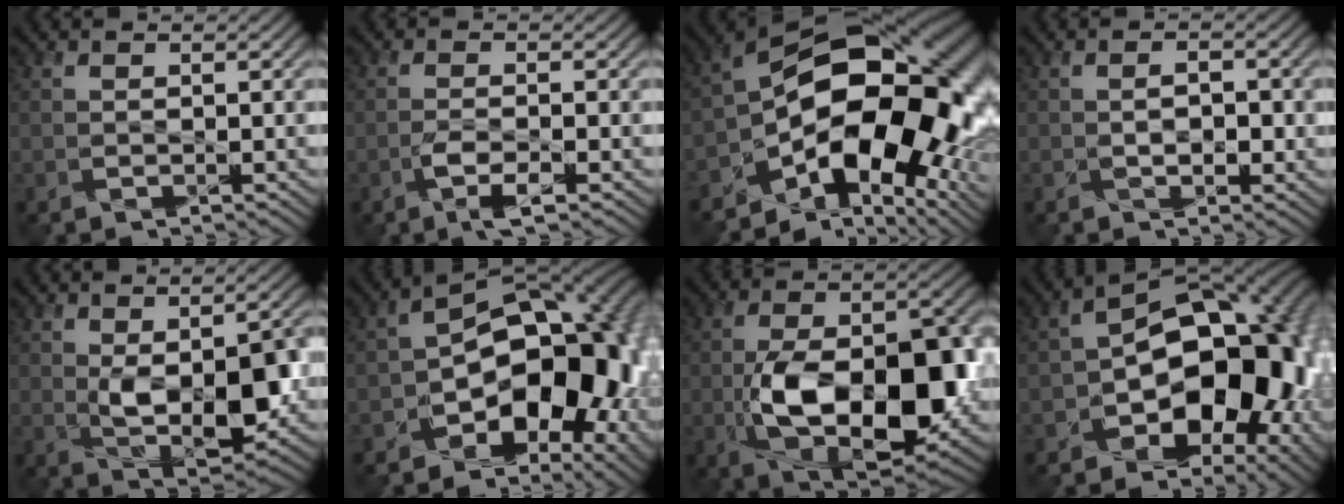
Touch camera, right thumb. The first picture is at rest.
{"total": 2.8, "force": [-1.5, 0.5, 2.3], "torque": [-0.049, 0.006, -0.036]}
{"total": 19.1, "force": [-4.2, 11.6, 14.6], "torque": [-0.208, -0.021, -0.062]}
{"total": 2.6, "force": [-0.4, 1.6, 2.0], "torque": [-0.024, -0.001, -0.009]}
{"total": 9.5, "force": [-0.4, 4.9, 8.1], "torque": [-0.133, -0.008, -0.001]}
{"total": 16.0, "force": [-4.6, 9.9, 11.7], "torque": [-0.136, -0.014, -0.076]}
{"total": 15.9, "force": [-3.3, 8.5, 13.0], "torque": [-0.209, -0.018, -0.061]}
{"total": 17.7, "force": [-4.2, 11.4, 12.9], "torque": [-0.143, -0.021, -0.062]}